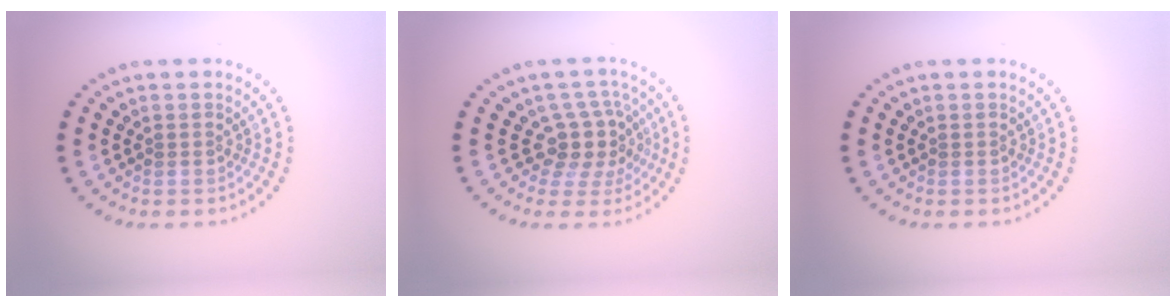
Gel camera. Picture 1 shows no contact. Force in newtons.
{"total": 3.6, "press": 2.7, "slide": 2.3}
{"total": 0.0}